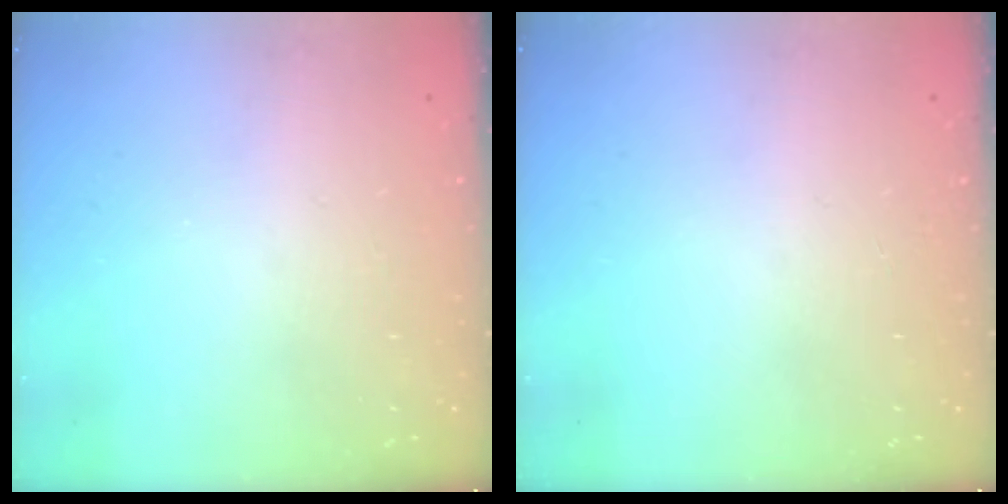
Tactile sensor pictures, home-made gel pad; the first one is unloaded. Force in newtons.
{"total": 0.0}